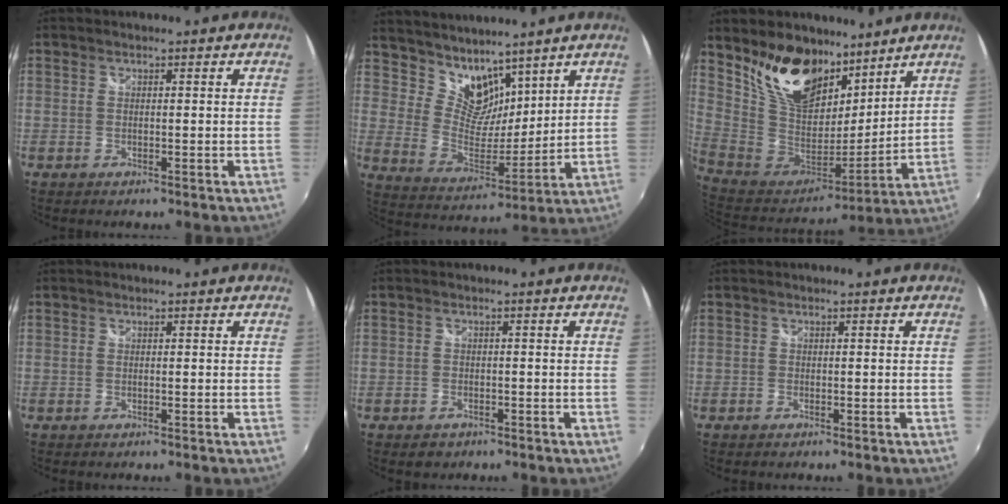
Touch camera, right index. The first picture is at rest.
{"total": 10.3, "force": [8.2, 5.4, 3.1], "torque": [-0.052, -0.002, 0.163]}
{"total": 20.0, "force": [13.3, 11.2, 10.0], "torque": [-0.216, 0.017, 0.260]}
{"total": 0.0}
{"total": 2.6, "force": [-1.6, 1.9, 0.7], "torque": [-0.020, -0.003, -0.023]}
{"total": 0.8, "force": [-0.6, 0.5, 0.1], "torque": [-0.005, -0.003, -0.012]}